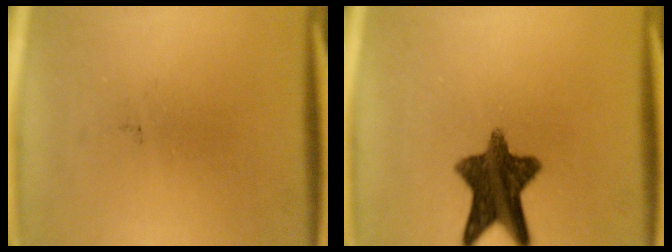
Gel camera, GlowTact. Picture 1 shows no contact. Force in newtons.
{"total": 11.2}